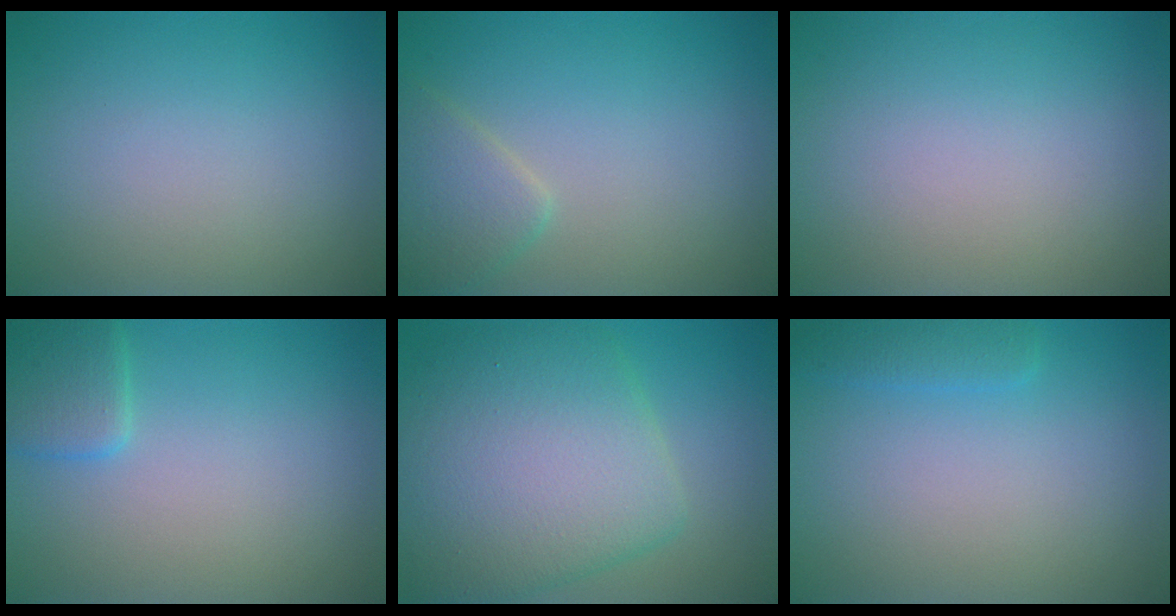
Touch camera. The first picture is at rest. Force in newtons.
{"total": 2.7, "press": 2.7, "slide": 0.1}
{"total": 0.0}
{"total": 2.5, "press": 2.5, "slide": 0.1}
{"total": 9.6, "press": 9.6, "slide": 0.3}
{"total": 1.4, "press": 1.4, "slide": 0.1}